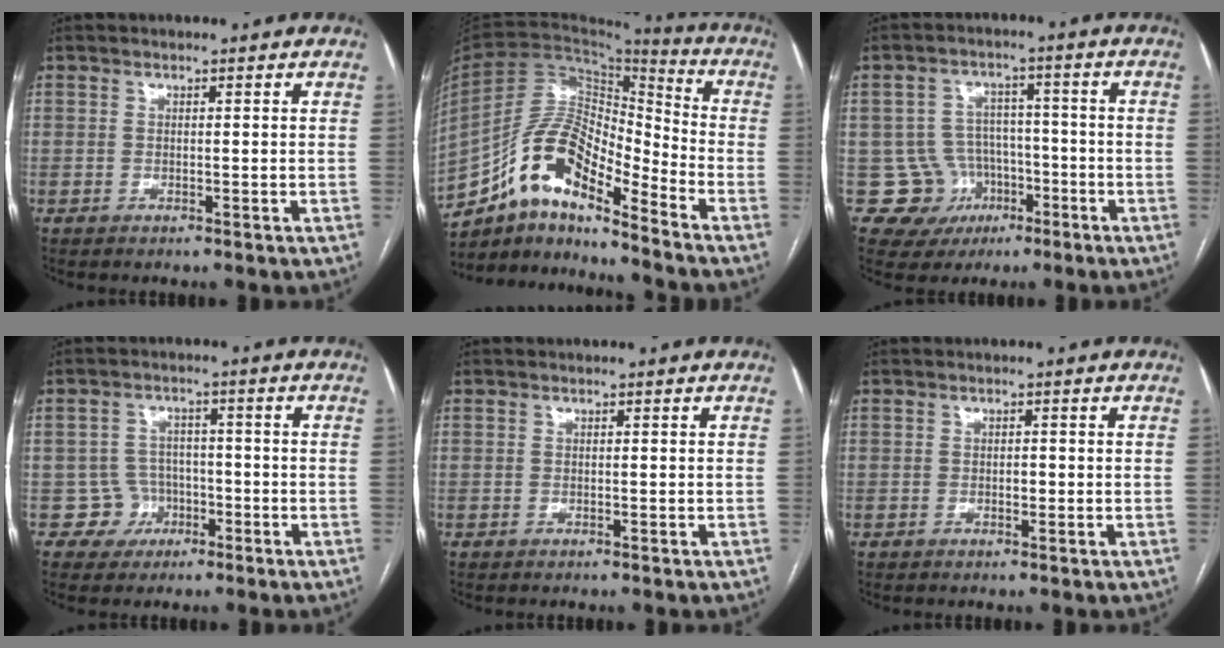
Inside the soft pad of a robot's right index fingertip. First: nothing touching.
{"total": 14.4, "force": [-10.0, 3.8, 9.7], "torque": [-0.180, 0.034, -0.179]}
{"total": 8.3, "force": [-3.0, 7.7, 0.4], "torque": [0.001, 0.021, -0.036]}
{"total": 4.5, "force": [-1.8, 4.1, -0.2], "torque": [0.016, 0.018, -0.026]}
{"total": 0.0}
{"total": 1.1, "force": [-0.2, 0.5, 0.9], "torque": [-0.016, 0.001, -0.004]}